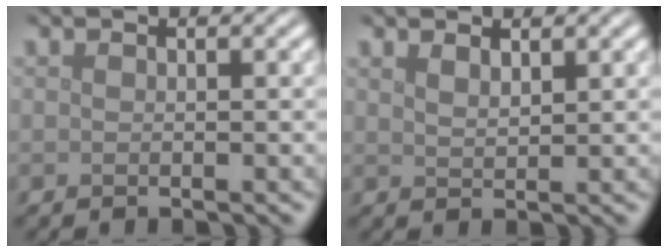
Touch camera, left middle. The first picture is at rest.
{"total": 1.3, "force": [1.2, 0.3, 0.5], "torque": [-0.011, -0.003, 0.022]}